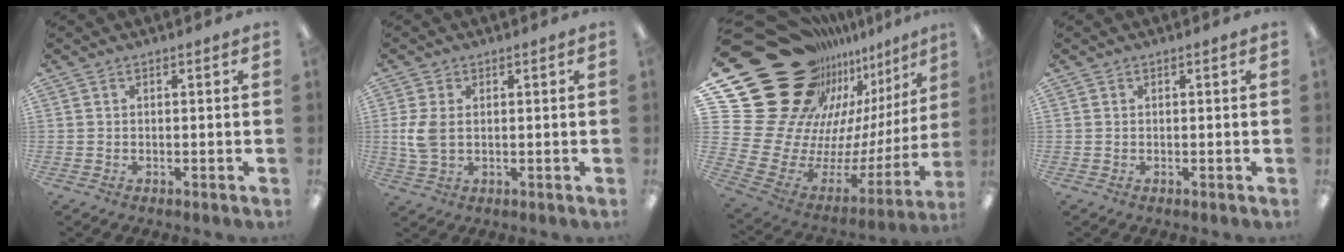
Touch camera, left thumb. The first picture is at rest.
{"total": 5.7, "force": [0.4, 3.7, 4.4], "torque": [-0.109, 0.000, 0.002]}
{"total": 32.8, "force": [16.5, 21.3, 18.7], "torque": [-0.302, -0.175, 0.379]}
{"total": 0.0}